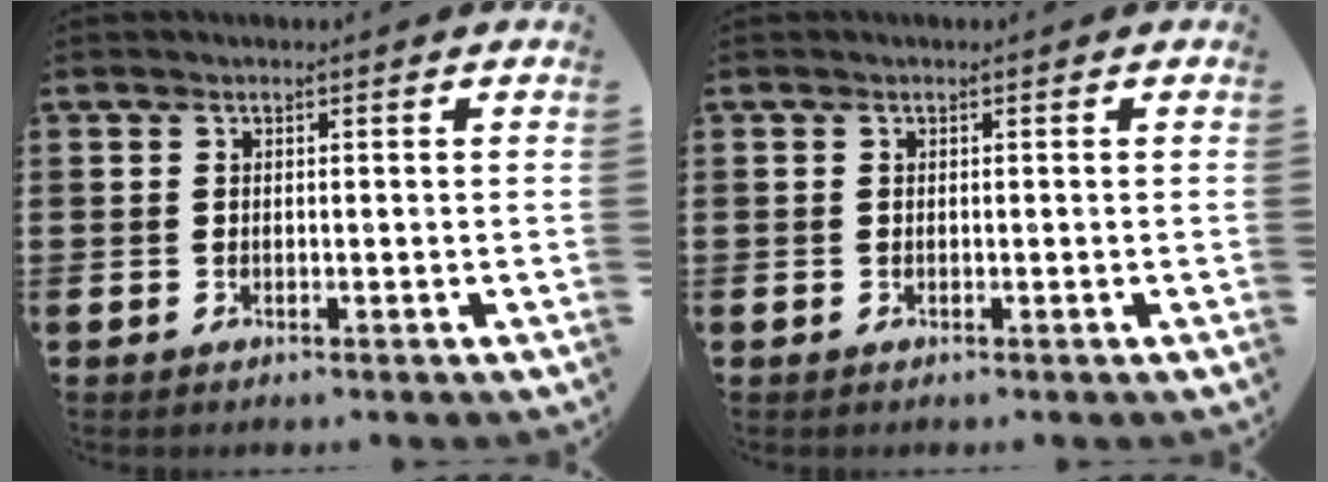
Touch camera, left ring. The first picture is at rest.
{"total": 0.0}